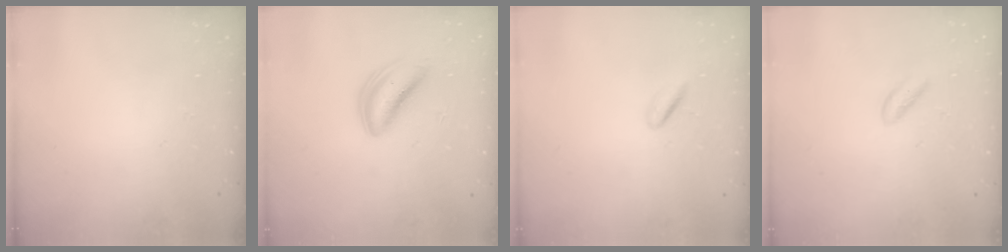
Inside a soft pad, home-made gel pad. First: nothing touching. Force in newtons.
{"total": 5.0, "press": 5.0, "slide": 0.4}
{"total": 1.1, "press": 0.9, "slide": 0.7}
{"total": 1.4, "press": 1.4, "slide": 0.3}